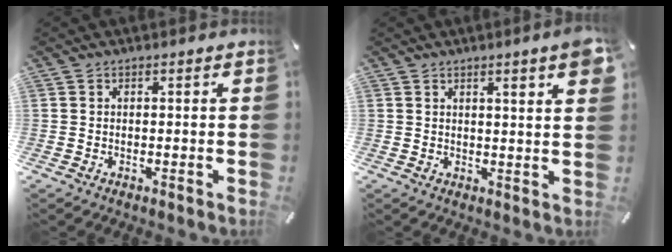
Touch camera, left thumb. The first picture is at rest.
{"total": 5.5, "force": [2.9, 0.4, 4.7], "torque": [-0.075, -0.013, 0.046]}